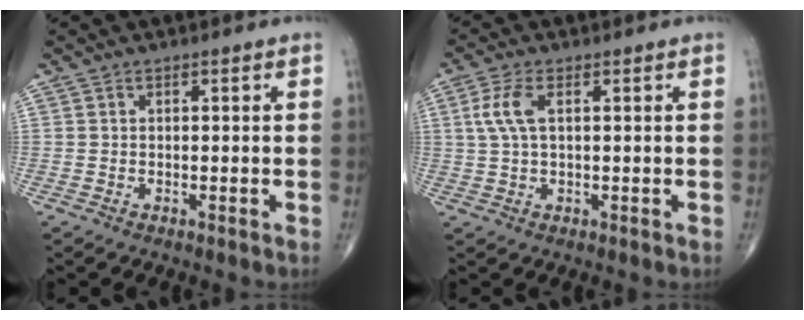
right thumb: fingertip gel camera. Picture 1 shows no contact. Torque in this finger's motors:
{"motor_torque": [0.16, 0.16, 0.76, 0.28, 0.11]}